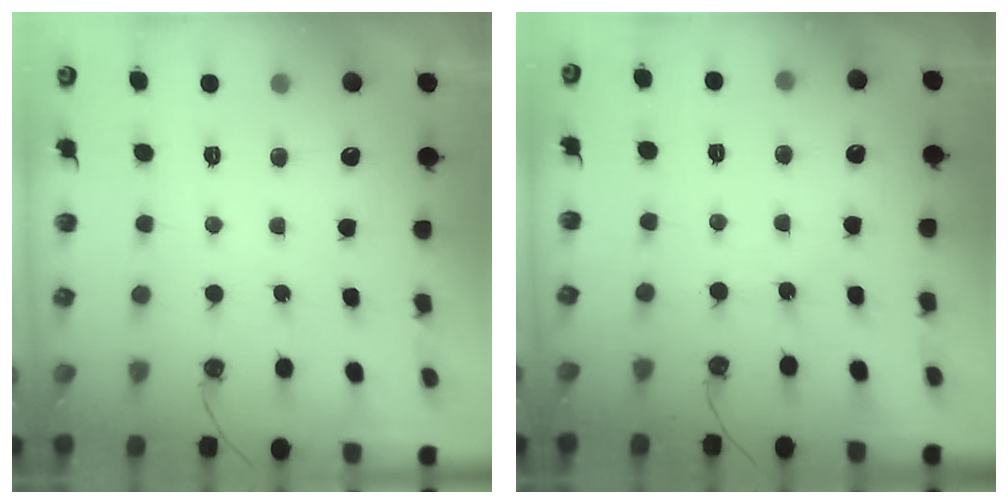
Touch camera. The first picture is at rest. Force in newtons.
{"total": 2.6, "press": 2.6, "slide": 0.5}